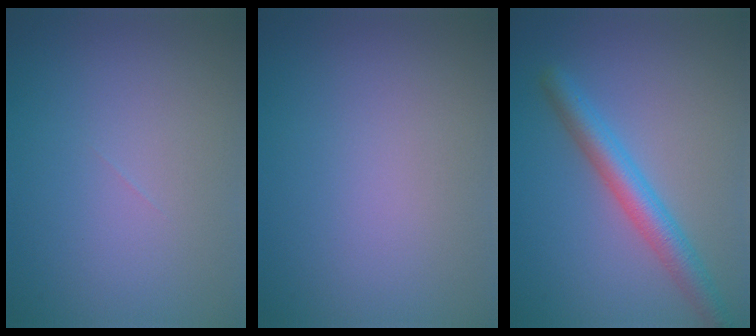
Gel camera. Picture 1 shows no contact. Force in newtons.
{"total": 0.0}
{"total": 3.9, "press": 3.9, "slide": 0.1}